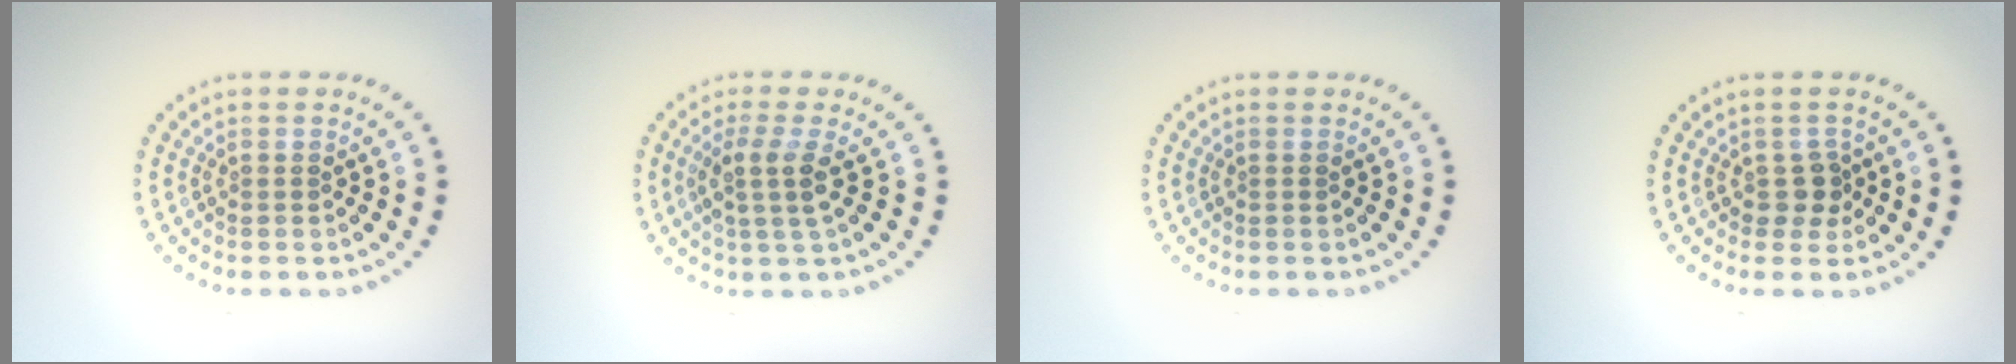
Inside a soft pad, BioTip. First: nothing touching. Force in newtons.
{"total": 2.7, "press": 2.2, "slide": 1.5}
{"total": 0.0}
{"total": 1.7, "press": 1.5, "slide": 0.9}